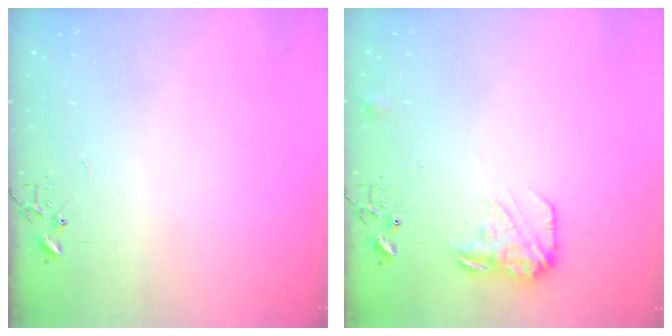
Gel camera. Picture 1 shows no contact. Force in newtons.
{"total": 11.7, "press": 11.7, "slide": 0.4}